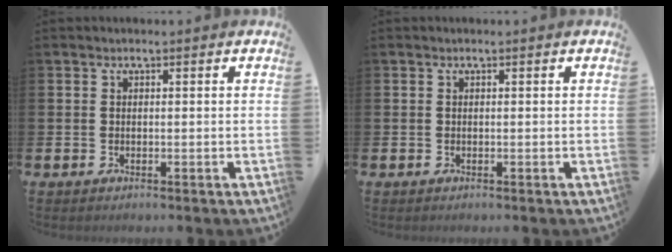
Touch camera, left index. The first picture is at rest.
{"total": 0.0}